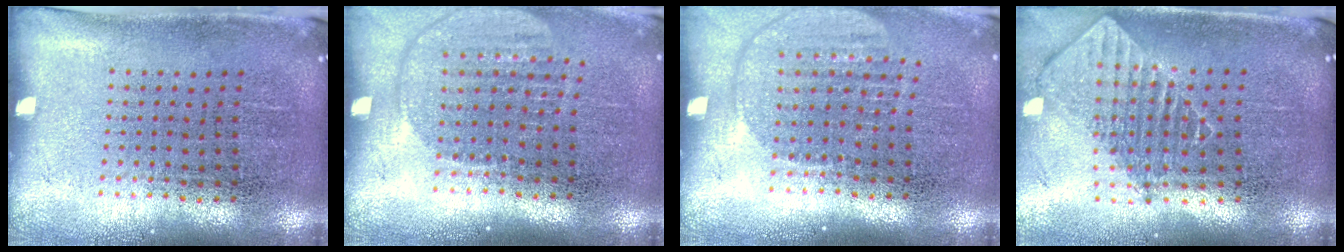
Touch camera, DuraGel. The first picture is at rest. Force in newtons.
{"total": 1.7, "press": 1.5, "slide": 0.8}
{"total": 1.7, "press": 1.5, "slide": 0.8}
{"total": 2.1, "press": 1.6, "slide": 1.3}